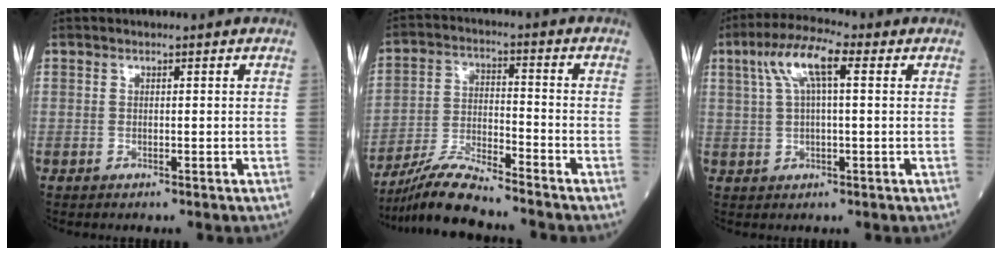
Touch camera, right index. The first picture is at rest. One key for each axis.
{"total": 9.3, "fx": -8.6, "fy": -0.1, "fz": 3.5, "tx": -0.069, "ty": -0.014, "tz": -0.162}
{"total": 7.9, "fx": 2.9, "fy": 1.7, "fz": 7.1, "tx": -0.146, "ty": 0.030, "tz": 0.052}